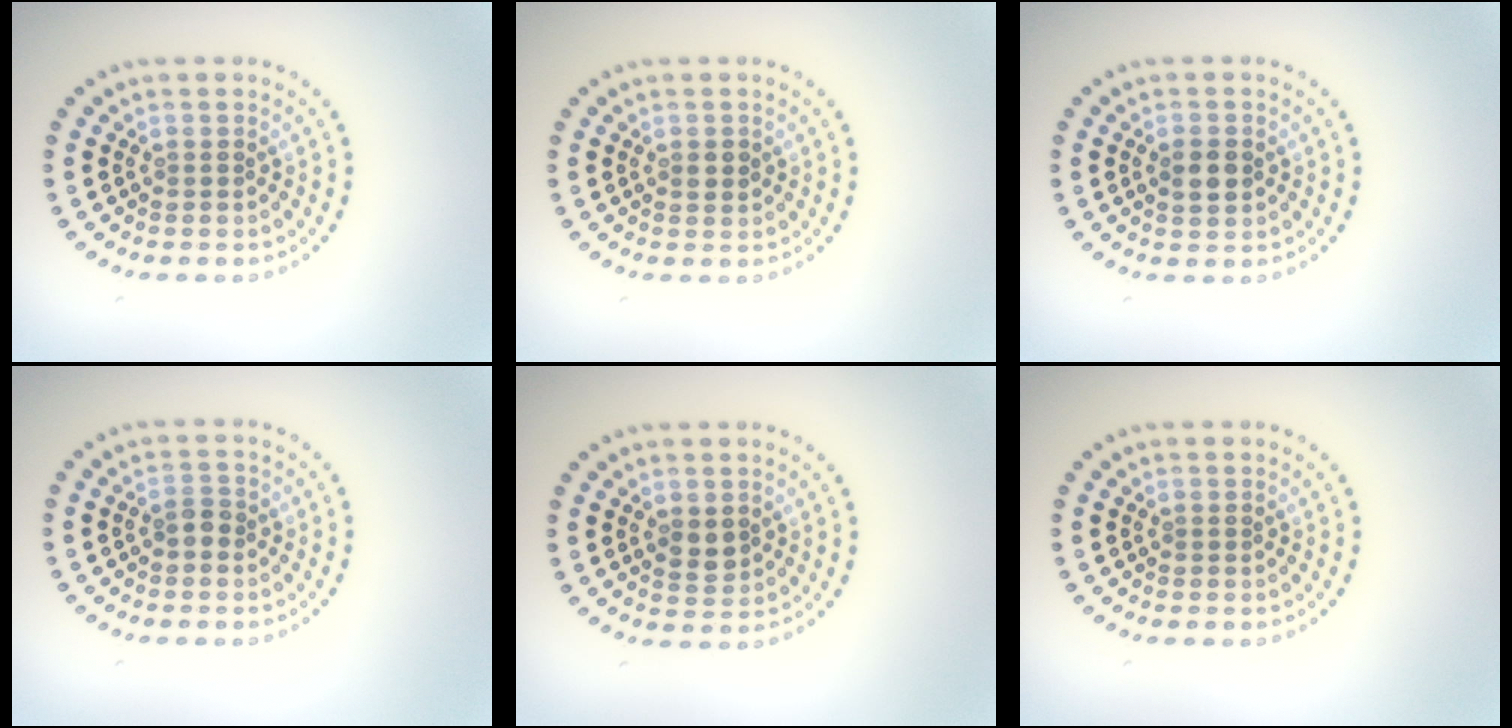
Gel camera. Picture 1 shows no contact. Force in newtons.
{"total": 1.2, "press": 1.2, "slide": 0.2}
{"total": 2.0, "press": 2.0, "slide": 0.1}
{"total": 1.2, "press": 1.2, "slide": 0.3}
{"total": 1.9, "press": 1.8, "slide": 0.3}
{"total": 0.0}